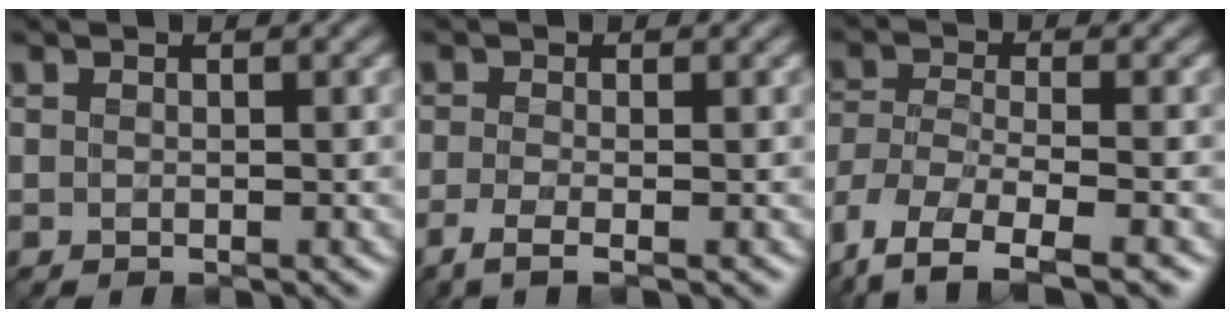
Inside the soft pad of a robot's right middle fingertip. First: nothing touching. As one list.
[{"total": 2.7, "force": [-1.4, 0.7, 2.2], "torque": [-0.044, -0.015, -0.034]}, {"total": 7.8, "force": [-5.4, 2.5, 5.0], "torque": [-0.107, -0.021, -0.107]}]